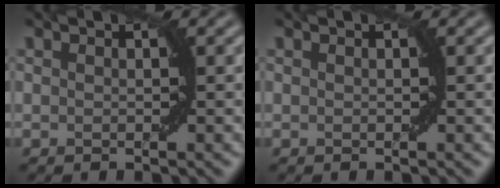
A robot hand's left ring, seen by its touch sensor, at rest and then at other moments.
{"total": 0.0}